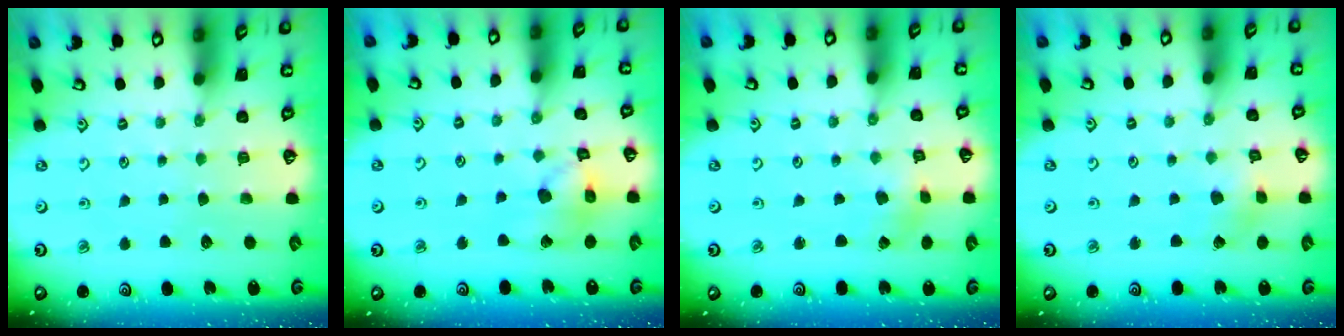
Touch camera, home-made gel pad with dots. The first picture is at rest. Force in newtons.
{"total": 13.1, "press": 13.0, "slide": 2.0}
{"total": 0.5, "press": 0.5, "slide": 0.2}
{"total": 2.6, "press": 2.6, "slide": 0.2}